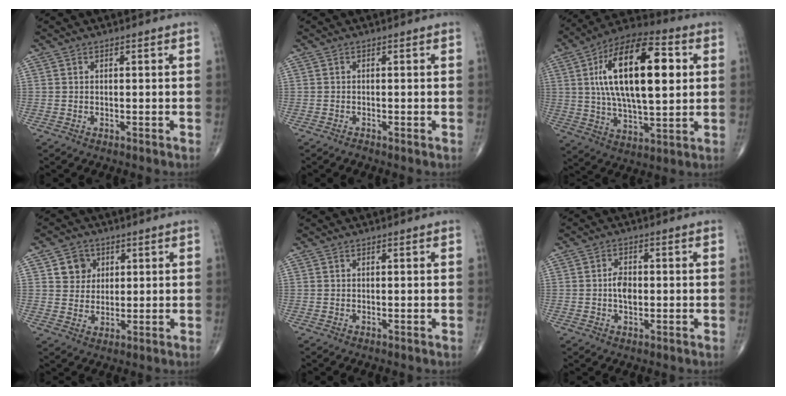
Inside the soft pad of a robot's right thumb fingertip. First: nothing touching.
{"total": 0.6, "force": [-0.4, 0.1, 0.4], "torque": [-0.009, -0.002, -0.011]}
{"total": 23.7, "force": [4.9, 10.3, 20.8], "torque": [-0.344, 0.004, 0.075]}
{"total": 5.6, "force": [2.0, 5.0, 1.7], "torque": [-0.003, -0.005, 0.034]}
{"total": 0.0}
{"total": 3.8, "force": [-0.2, 2.3, 3.0], "torque": [-0.047, 0.005, -0.007]}